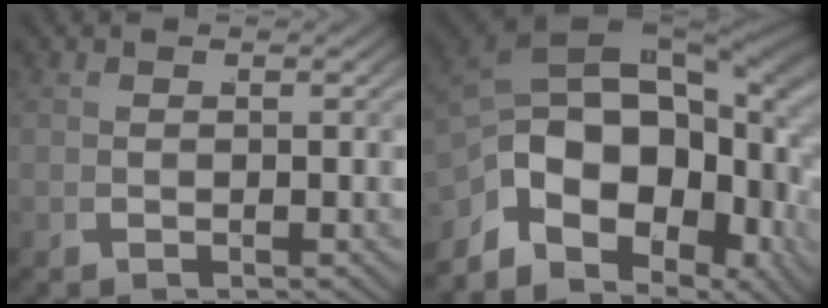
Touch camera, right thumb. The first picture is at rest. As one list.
[{"total": 18.0, "force": [-0.1, 11.3, 14.0], "torque": [-0.246, -0.032, 0.010]}]